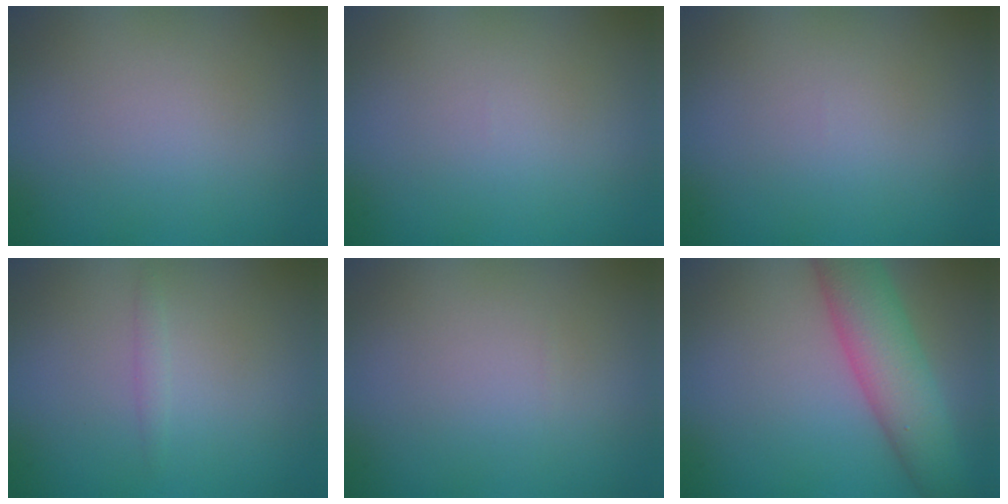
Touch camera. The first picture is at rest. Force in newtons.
{"total": 0.0}
{"total": 0.0}
{"total": 0.7, "press": 0.7, "slide": 0.0}
{"total": 0.0}
{"total": 6.8, "press": 6.8, "slide": 0.3}